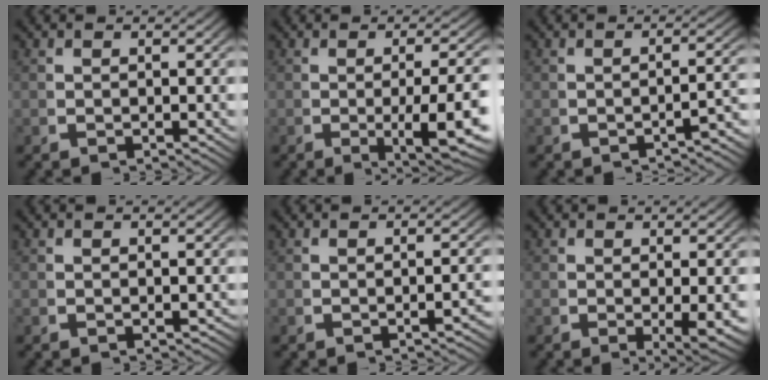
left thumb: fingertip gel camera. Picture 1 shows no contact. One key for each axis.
{"total": 6.8, "fx": -1.7, "fy": 2.1, "fz": 6.2, "tx": -0.100, "ty": -0.010, "tz": -0.019}
{"total": 3.3, "fx": -2.5, "fy": 0.6, "fz": 2.0, "tx": -0.030, "ty": -0.002, "tz": -0.031}
{"total": 0.7, "fx": -0.6, "fy": 0.3, "fz": 0.2, "tx": -0.003, "ty": -0.002, "tz": -0.007}
{"total": 1.6, "fx": -1.2, "fy": 0.2, "fz": 1.1, "tx": -0.020, "ty": 0.004, "tz": -0.016}
{"total": 3.0, "fx": -0.2, "fy": 0.9, "fz": 2.9, "tx": -0.044, "ty": -0.011, "tz": 0.003}